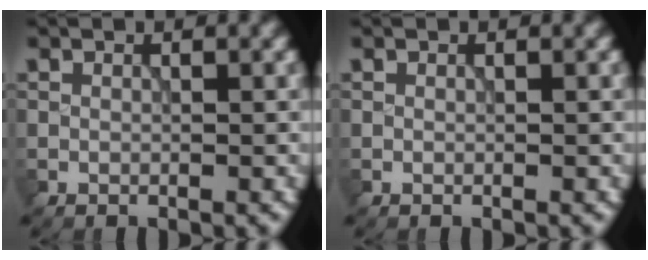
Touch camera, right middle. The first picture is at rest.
{"total": 0.0}